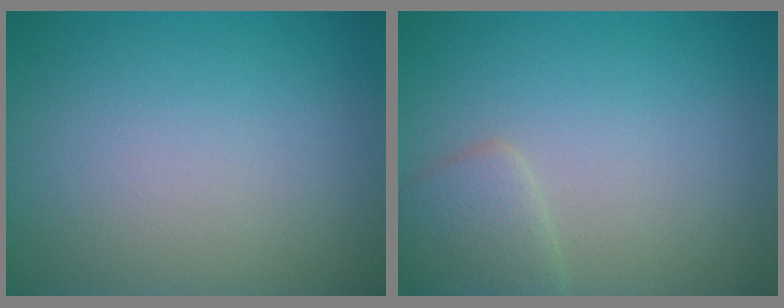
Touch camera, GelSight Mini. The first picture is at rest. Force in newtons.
{"total": 2.2, "press": 2.2, "slide": 0.1}